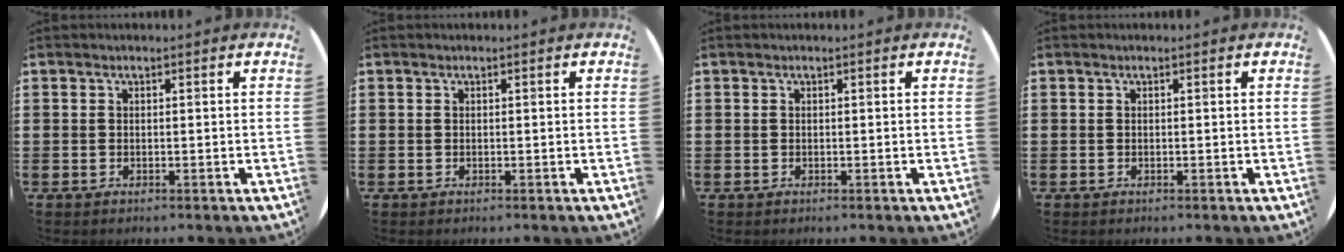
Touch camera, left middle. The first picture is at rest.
{"total": 0.0}
{"total": 0.0}
{"total": 0.0}